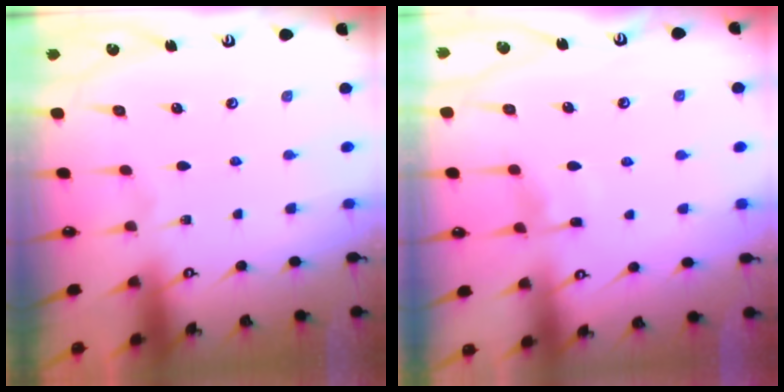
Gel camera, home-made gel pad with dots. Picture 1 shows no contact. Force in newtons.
{"total": 6.5, "press": 6.5, "slide": 0.6}